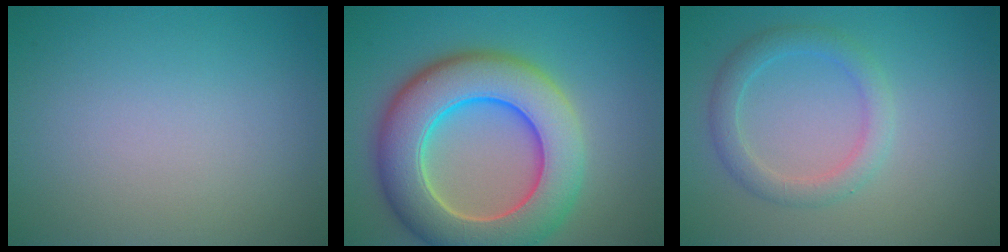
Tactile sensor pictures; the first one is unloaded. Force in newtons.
{"total": 10.7, "press": 10.7, "slide": 0.8}
{"total": 2.7, "press": 2.7, "slide": 0.1}